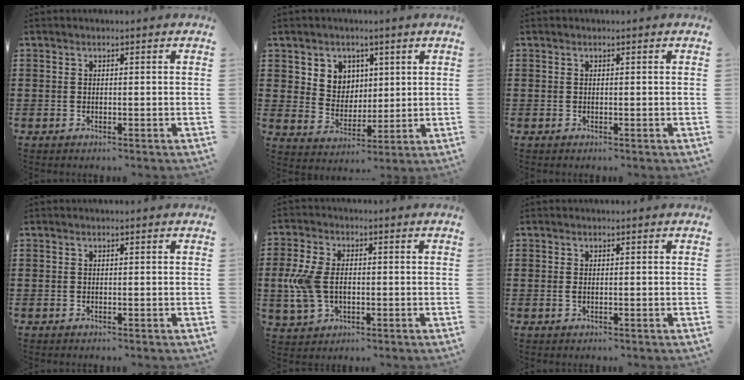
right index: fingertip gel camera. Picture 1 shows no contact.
{"total": 5.5, "force": [2.7, 4.7, 0.5], "torque": [-0.032, -0.001, 0.048]}
{"total": 0.0}
{"total": 0.0}
{"total": 7.0, "force": [-0.4, 4.6, 5.2], "torque": [-0.144, -0.001, -0.017]}
{"total": 0.7, "force": [-0.1, 0.3, 0.6], "torque": [-0.013, 0.000, -0.002]}